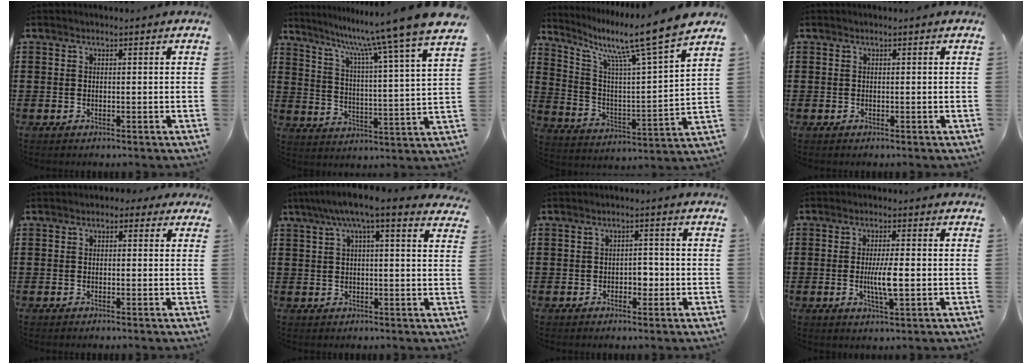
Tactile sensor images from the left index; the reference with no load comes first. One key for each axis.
{"total": 10.5, "fx": 9.0, "fy": -2.0, "fz": 4.9, "tx": -0.115, "ty": -0.073, "tz": 0.137}
{"total": 11.2, "fx": 9.0, "fy": -0.2, "fz": 6.6, "tx": -0.139, "ty": -0.073, "tz": 0.136}
{"total": 0.0}
{"total": 1.2, "fx": -0.2, "fy": 0.9, "fz": 0.7, "tx": -0.017, "ty": 0.005, "tz": -0.006}
{"total": 6.0, "fx": 4.2, "fy": 0.6, "fz": 4.2, "tx": -0.095, "ty": -0.004, "tz": 0.071}
{"total": 2.4, "fx": -0.8, "fy": 1.6, "fz": 1.6, "tx": -0.035, "ty": 0.006, "tz": -0.021}
{"total": 5.2, "fx": -0.6, "fy": 0.8, "fz": 5.1, "tx": -0.102, "ty": -0.005, "tz": -0.016}